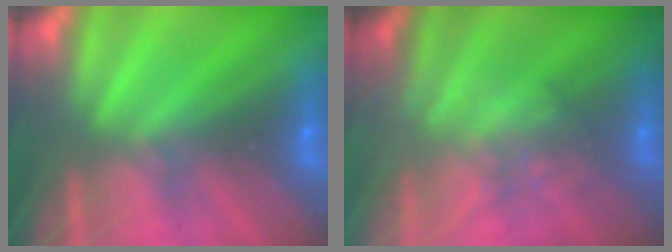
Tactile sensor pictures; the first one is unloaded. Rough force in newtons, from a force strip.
{"total": 11.7}